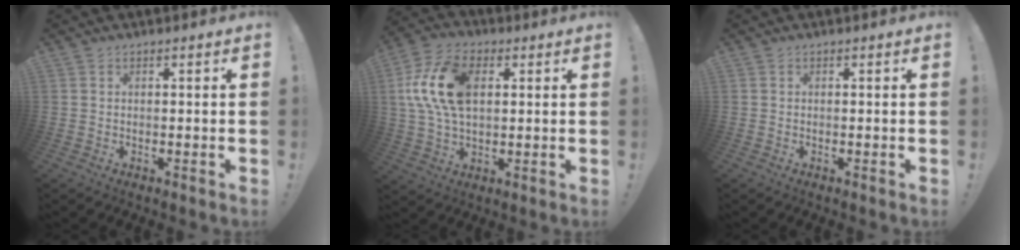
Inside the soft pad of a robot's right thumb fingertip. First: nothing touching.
{"total": 17.4, "force": [3.7, 10.9, 13.0], "torque": [-0.243, 0.004, 0.066]}
{"total": 0.0}